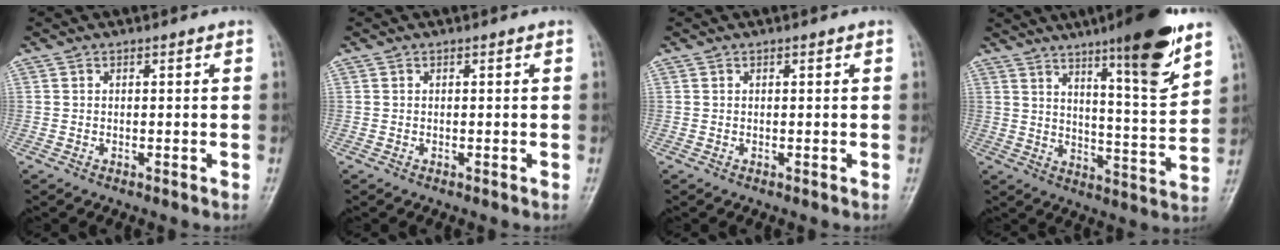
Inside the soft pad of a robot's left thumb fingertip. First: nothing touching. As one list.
[{"total": 0.0}, {"total": 0.0}, {"total": 16.4, "force": [10.3, 2.1, 12.6], "torque": [-0.170, -0.063, 0.159]}]